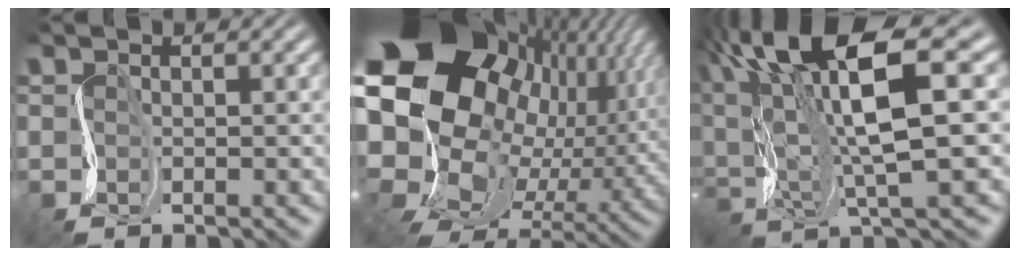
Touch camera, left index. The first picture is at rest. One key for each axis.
{"total": 21.6, "fx": 6.2, "fy": 16.7, "fz": 12.1, "tx": -0.258, "ty": -0.011, "tz": 0.102}
{"total": 13.1, "fx": 5.0, "fy": 2.8, "fz": 11.8, "tx": -0.220, "ty": 0.023, "tz": 0.091}